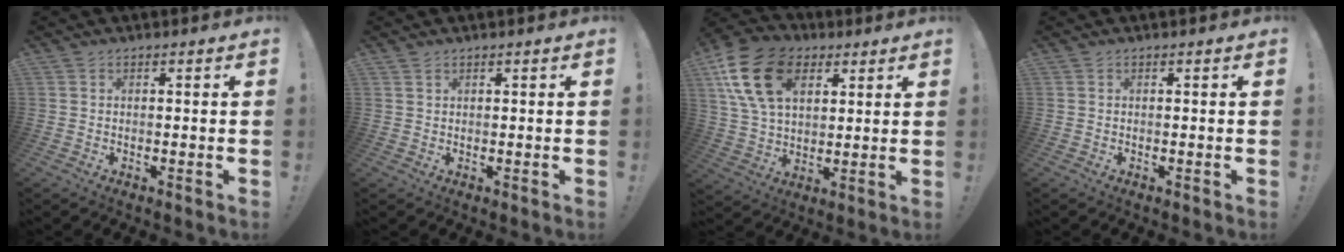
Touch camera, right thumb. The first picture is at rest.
{"total": 1.1, "force": [1.0, 0.4, 0.4], "torque": [-0.004, -0.003, 0.019]}
{"total": 19.2, "force": [7.9, 12.8, 11.9], "torque": [-0.219, -0.024, 0.145]}
{"total": 0.0}